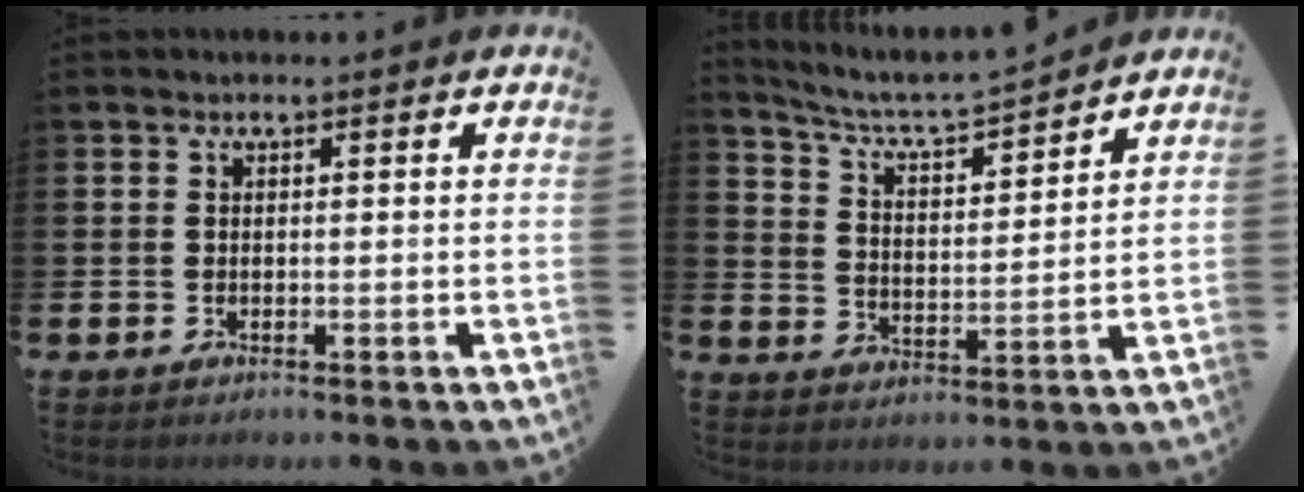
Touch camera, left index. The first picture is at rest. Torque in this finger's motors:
{"motor_torque": [0.21, -0.48, 0.04, 0.07]}